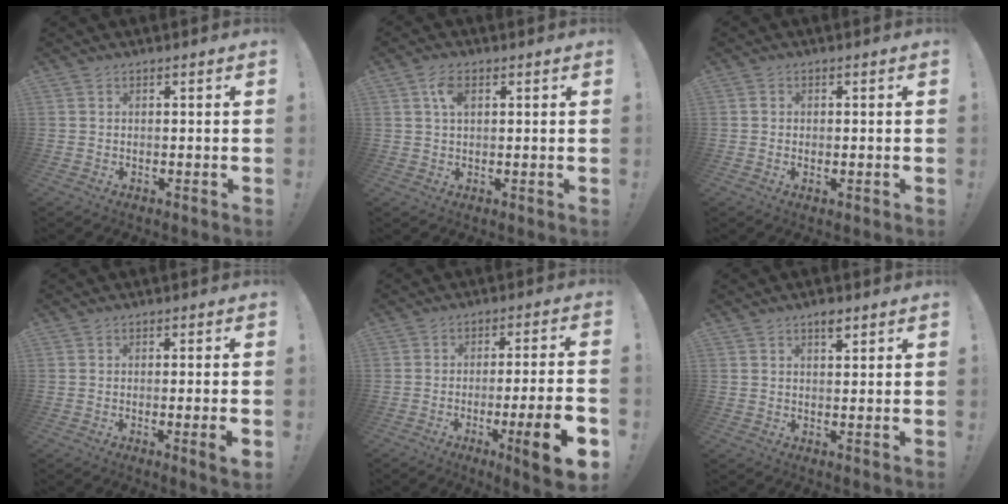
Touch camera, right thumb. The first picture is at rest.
{"total": 4.8, "force": [1.7, 2.5, 3.8], "torque": [-0.062, 0.000, 0.027]}
{"total": 0.9, "force": [0.2, 0.7, 0.4], "torque": [-0.002, 0.002, 0.003]}
{"total": 4.3, "force": [-1.1, -0.6, 4.1], "torque": [-0.058, -0.011, -0.018]}
{"total": 13.6, "force": [-5.2, 0.5, 12.6], "torque": [-0.176, 0.010, -0.072]}
{"total": 2.7, "force": [1.9, 0.7, 1.9], "torque": [-0.019, -0.010, 0.028]}